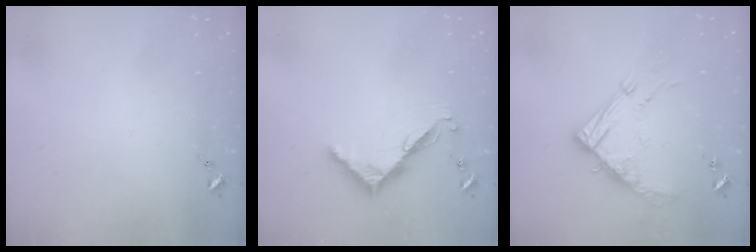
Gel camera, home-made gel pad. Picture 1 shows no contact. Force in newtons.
{"total": 7.8, "press": 7.8, "slide": 0.6}
{"total": 15.1, "press": 15.1, "slide": 1.5}